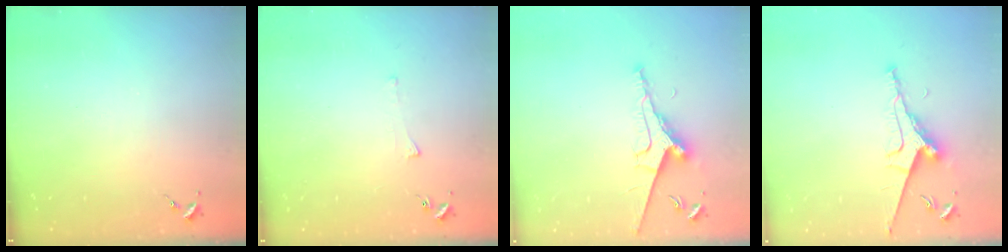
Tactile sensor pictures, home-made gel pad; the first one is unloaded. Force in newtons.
{"total": 3.5, "press": 3.4, "slide": 0.5}
{"total": 9.4, "press": 9.3, "slide": 1.2}
{"total": 9.0, "press": 9.0, "slide": 1.2}